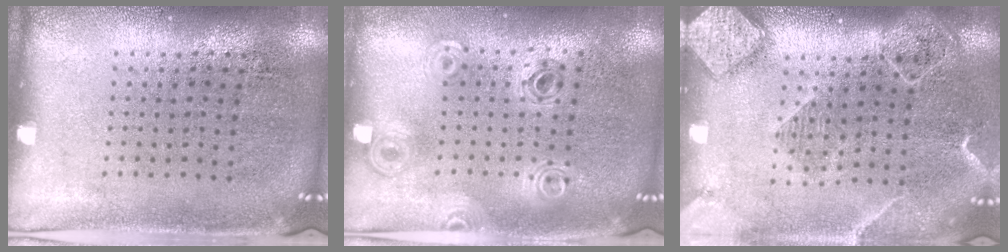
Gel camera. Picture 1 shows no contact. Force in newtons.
{"total": 0.8, "press": 0.8, "slide": 0.1}
{"total": 2.0, "press": 1.8, "slide": 0.8}